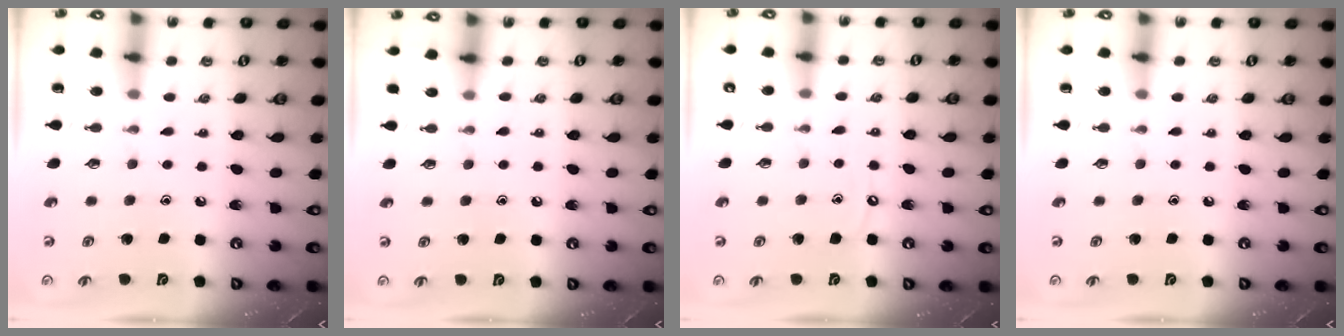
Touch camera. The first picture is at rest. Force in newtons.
{"total": 5.3, "press": 5.2, "slide": 0.7}
{"total": 5.1, "press": 5.0, "slide": 0.7}
{"total": 0.0}